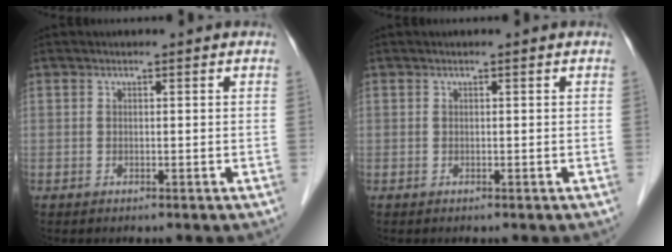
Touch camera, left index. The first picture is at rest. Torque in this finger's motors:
{"motor_torque": [0.27, 0.01, 0.04, 0.01]}